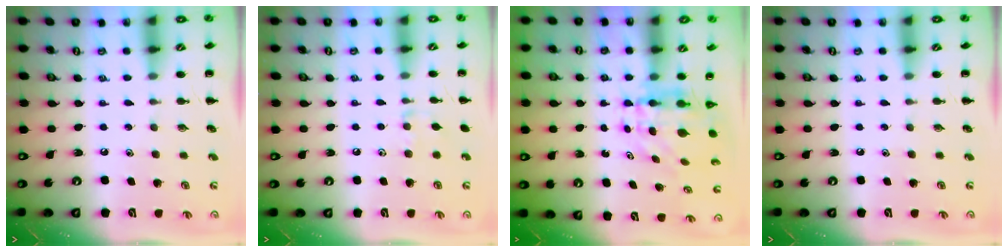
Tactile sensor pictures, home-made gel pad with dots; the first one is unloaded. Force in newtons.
{"total": 5.5, "press": 5.1, "slide": 1.8}
{"total": 5.9, "press": 5.7, "slide": 1.3}
{"total": 0.0}